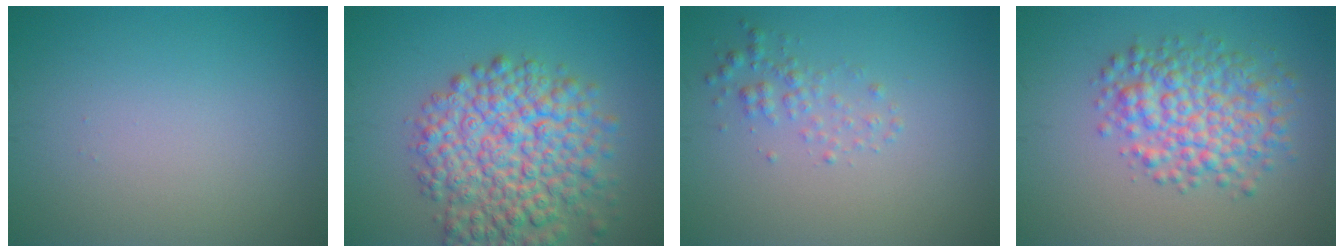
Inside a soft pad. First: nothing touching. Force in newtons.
{"total": 9.0, "press": 9.0, "slide": 0.3}
{"total": 1.7, "press": 1.7, "slide": 0.0}
{"total": 5.9, "press": 5.9, "slide": 0.2}